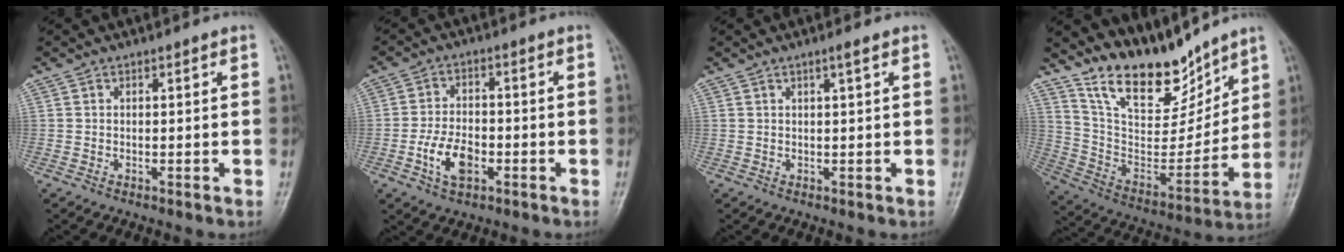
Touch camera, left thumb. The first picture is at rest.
{"total": 7.2, "force": [-2.6, 4.2, 5.2], "torque": [-0.092, 0.013, -0.050]}
{"total": 1.4, "force": [0.7, -0.1, 1.1], "torque": [-0.021, -0.003, 0.014]}
{"total": 17.7, "force": [14.6, 6.5, 7.6], "torque": [-0.087, -0.082, 0.270]}